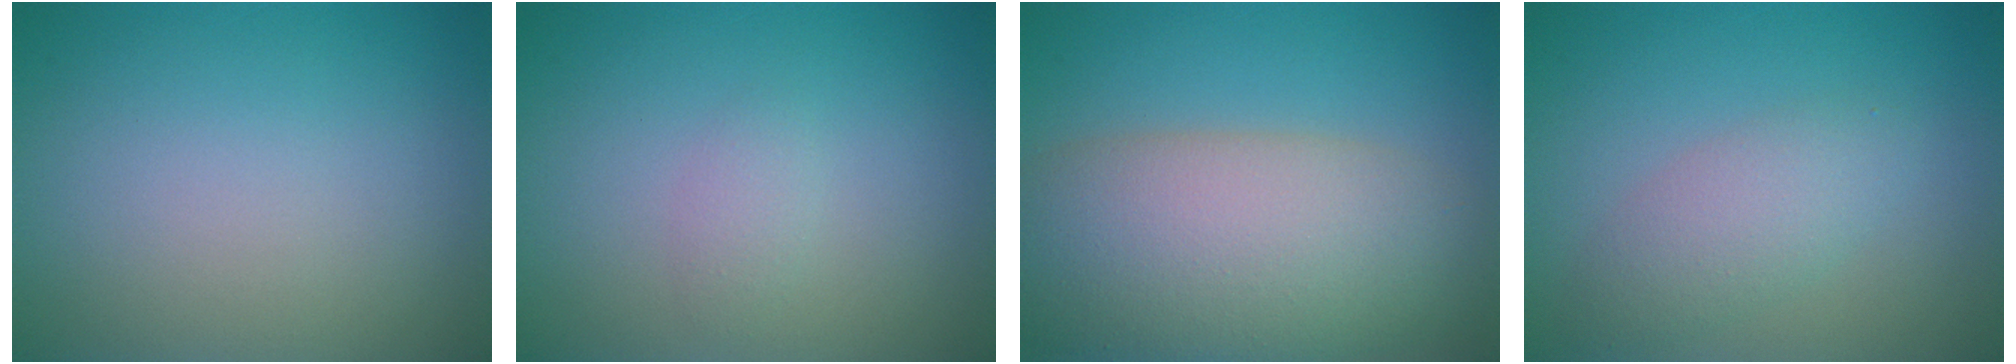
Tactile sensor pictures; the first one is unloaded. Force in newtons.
{"total": 1.0, "press": 1.0, "slide": 0.1}
{"total": 10.6, "press": 10.5, "slide": 0.9}
{"total": 2.9, "press": 2.9, "slide": 0.1}